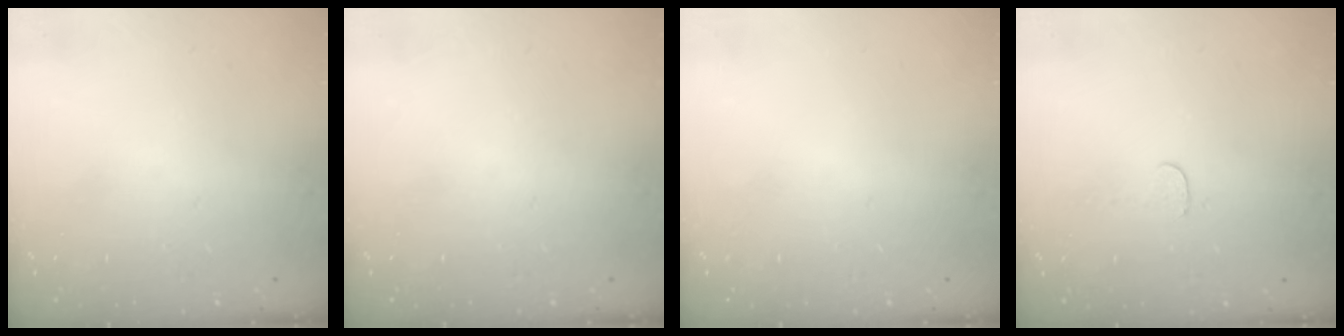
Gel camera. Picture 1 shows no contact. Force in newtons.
{"total": 0.0}
{"total": 0.0}
{"total": 3.0, "press": 3.0, "slide": 0.3}